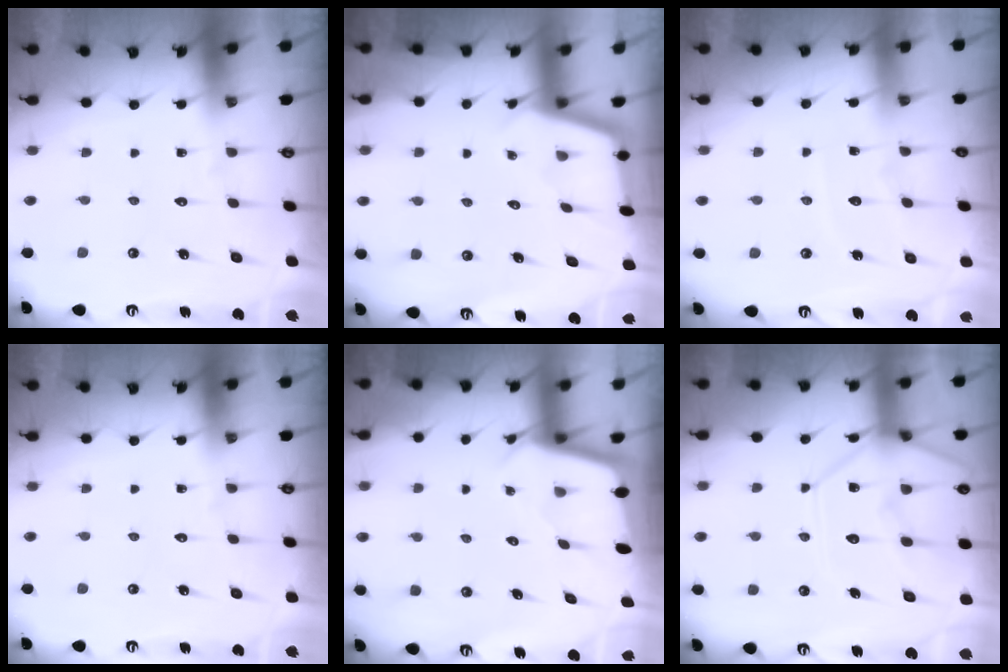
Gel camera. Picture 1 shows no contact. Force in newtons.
{"total": 2.2, "press": 2.2, "slide": 0.2}
{"total": 4.4, "press": 4.3, "slide": 0.5}
{"total": 0.0}
{"total": 2.5, "press": 2.5, "slide": 0.1}
{"total": 14.1, "press": 14.0, "slide": 1.6}